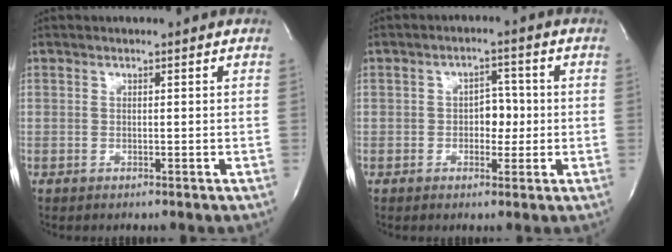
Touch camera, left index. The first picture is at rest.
{"total": 4.1, "force": [-0.4, 2.6, 3.1], "torque": [-0.040, 0.011, -0.007]}